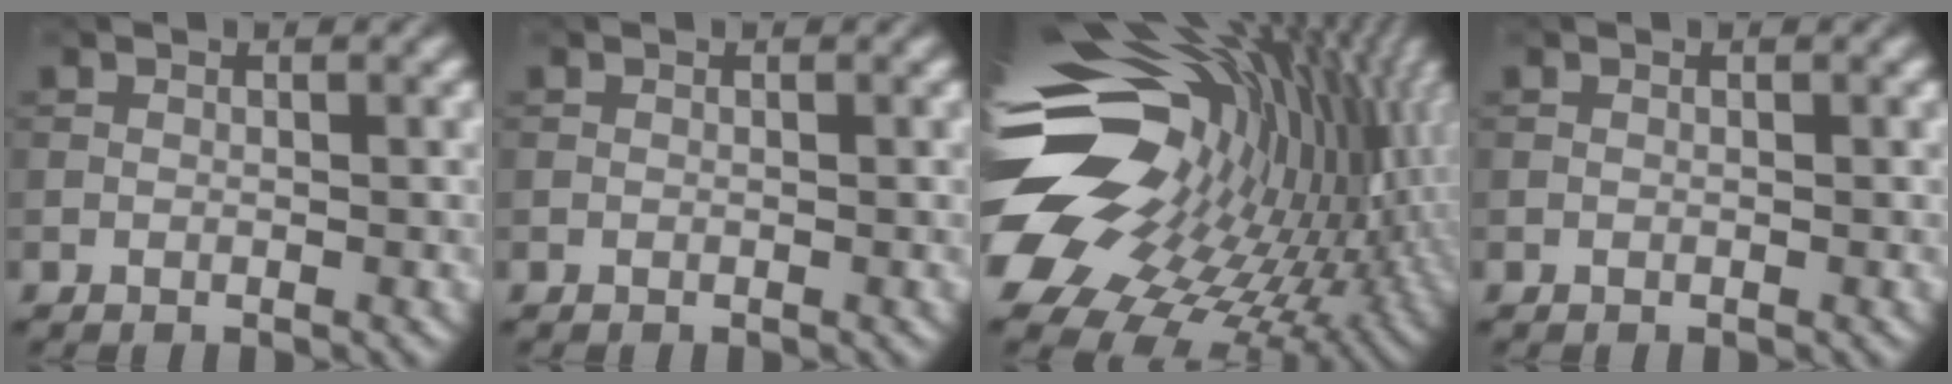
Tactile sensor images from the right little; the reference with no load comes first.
{"total": 0.0}
{"total": 19.8, "force": [-0.2, 13.1, 14.9], "torque": [-0.288, -0.036, 0.008]}
{"total": 0.0}